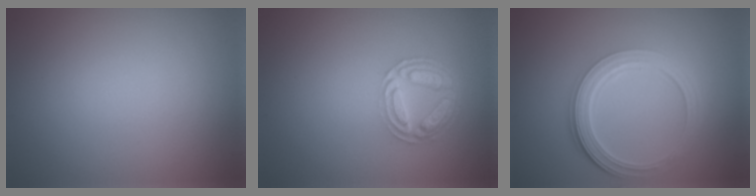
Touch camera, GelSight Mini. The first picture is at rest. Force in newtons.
{"total": 4.3, "press": 3.4, "slide": 2.7}
{"total": 5.2, "press": 3.8, "slide": 3.5}